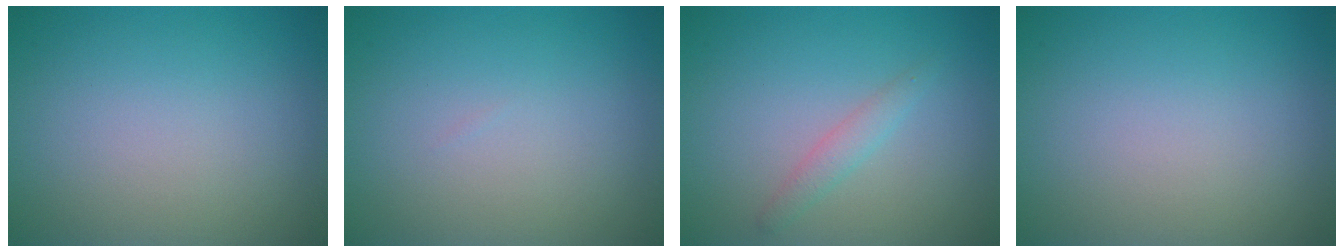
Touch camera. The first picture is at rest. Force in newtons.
{"total": 0.0}
{"total": 1.4, "press": 1.4, "slide": 0.0}
{"total": 0.0}